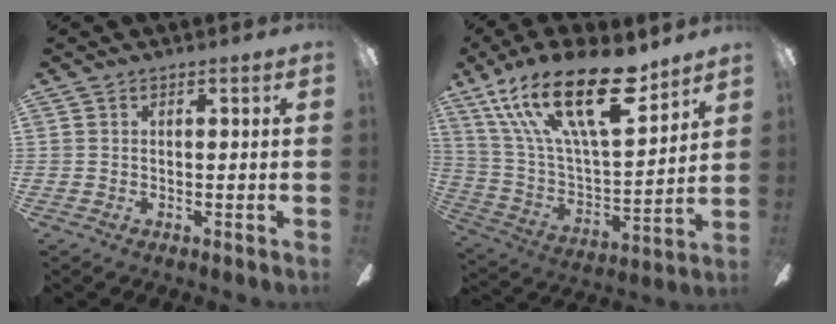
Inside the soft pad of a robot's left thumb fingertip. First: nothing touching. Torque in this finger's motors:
{"motor_torque": [0.52, 0.37, 1.58, -1.19, 0.51]}